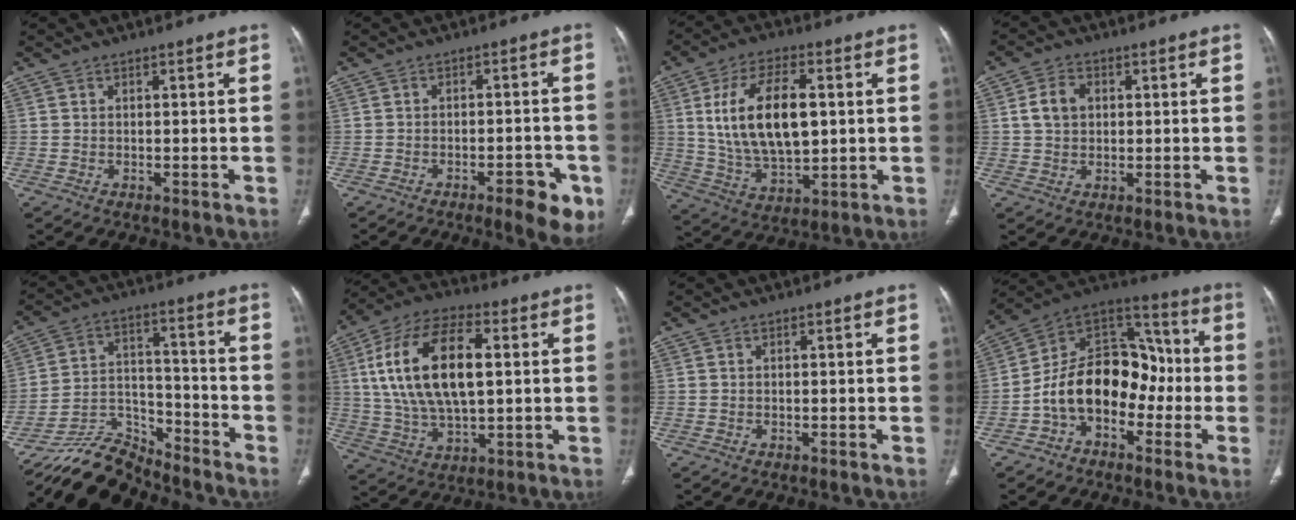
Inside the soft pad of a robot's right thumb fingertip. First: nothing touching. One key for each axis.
{"total": 7.6, "fx": -3.8, "fy": 2.5, "fz": 6.0, "tx": -0.062, "ty": 0.013, "tz": -0.046}
{"total": 17.3, "fx": 2.8, "fy": 8.9, "fz": 14.5, "tx": -0.250, "ty": -0.004, "tz": 0.058}
{"total": 5.1, "fx": 1.0, "fy": 3.9, "fz": 3.2, "tx": -0.051, "ty": 0.006, "tz": 0.015}
{"total": 11.1, "fx": -10.8, "fy": 2.7, "fz": 0.1, "tx": 0.003, "ty": 0.092, "tz": -0.202}
{"total": 20.2, "fx": 3.4, "fy": 10.0, "fz": 17.2, "tx": -0.322, "ty": 0.011, "tz": 0.060}
{"total": 0.0}
{"total": 17.0, "fx": -4.4, "fy": 11.8, "fz": 11.5, "tx": -0.157, "ty": 0.070, "tz": -0.086}